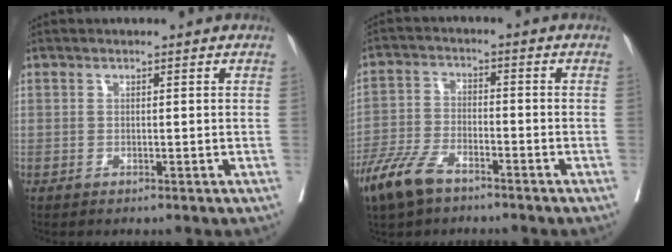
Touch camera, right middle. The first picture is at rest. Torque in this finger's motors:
{"motor_torque": [1.09, -1.05, 0.17, 0.05]}